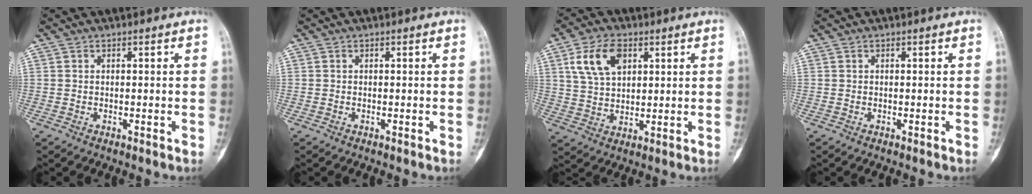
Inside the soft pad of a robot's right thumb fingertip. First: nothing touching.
{"total": 0.0}
{"total": 9.6, "force": [3.9, 5.8, 6.6], "torque": [-0.113, -0.005, 0.075]}
{"total": 0.0}